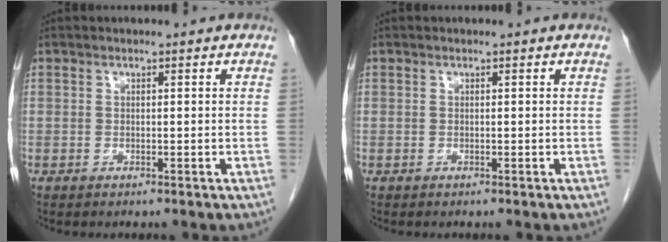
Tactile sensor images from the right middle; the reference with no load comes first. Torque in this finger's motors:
{"motor_torque": [0.28, -0.06, 0.03, 0.01]}